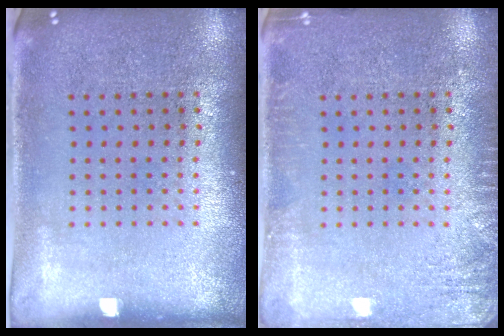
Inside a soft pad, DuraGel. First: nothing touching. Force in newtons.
{"total": 2.0, "press": 1.9, "slide": 0.2}